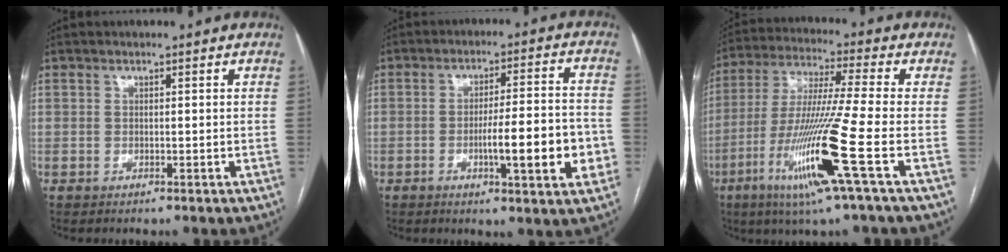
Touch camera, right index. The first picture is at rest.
{"total": 11.6, "force": [-3.1, 1.3, 11.1], "torque": [-0.164, 0.004, -0.044]}
{"total": 16.1, "force": [-5.9, -1.8, 14.9], "torque": [-0.303, -0.029, -0.116]}